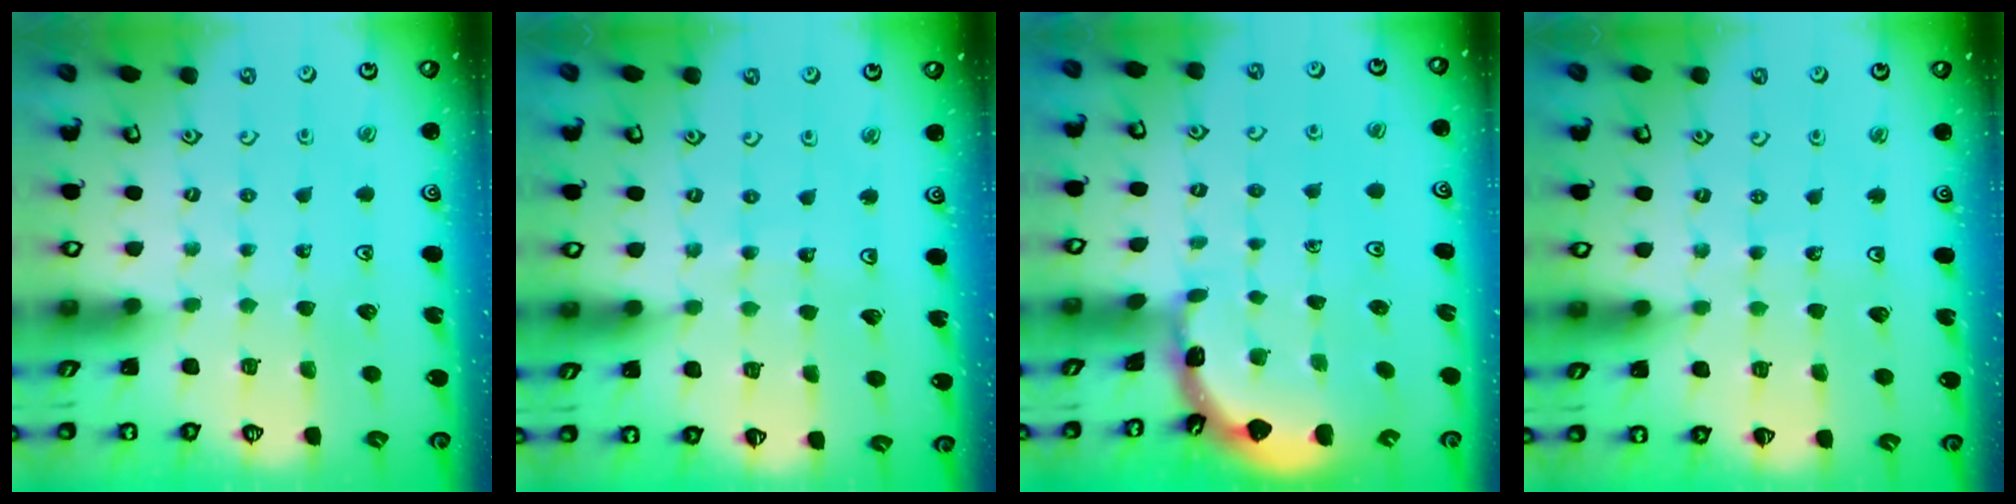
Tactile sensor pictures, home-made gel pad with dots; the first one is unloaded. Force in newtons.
{"total": 6.1, "press": 6.0, "slide": 0.7}
{"total": 1.8, "press": 1.8, "slide": 0.2}
{"total": 2.5, "press": 2.5, "slide": 0.2}